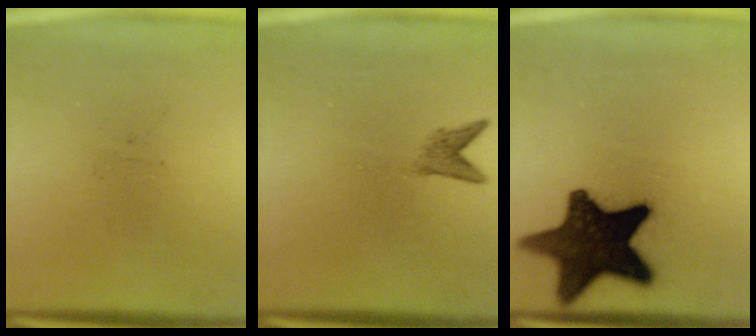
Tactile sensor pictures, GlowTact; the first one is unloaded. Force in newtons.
{"total": 1.8}
{"total": 16.5}